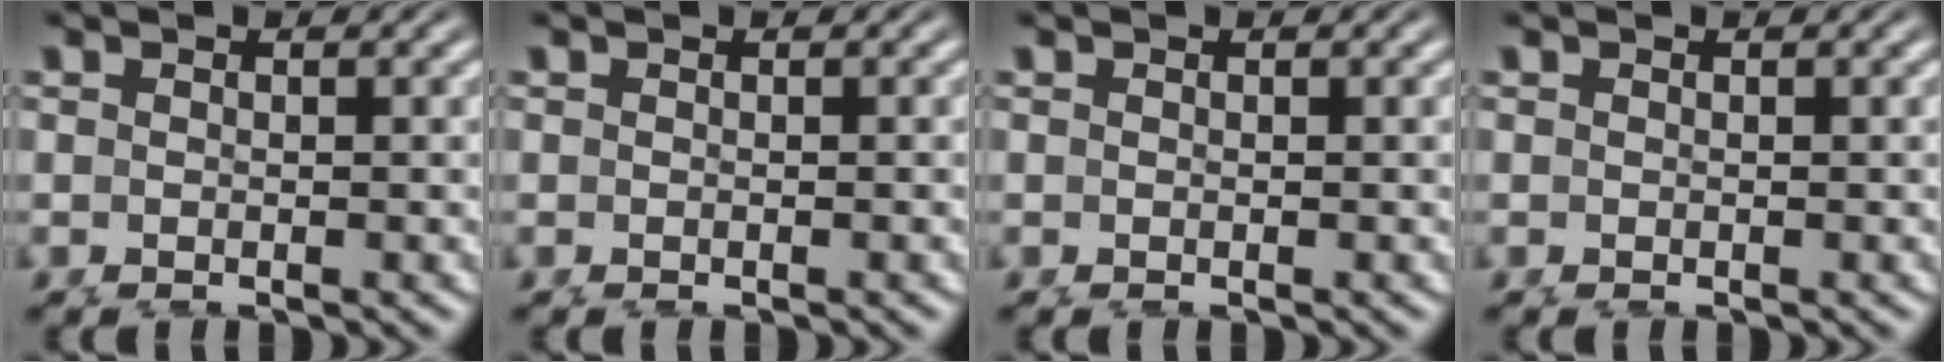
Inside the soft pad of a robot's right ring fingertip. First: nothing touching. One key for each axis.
{"total": 0.0}
{"total": 0.0}
{"total": 0.0}